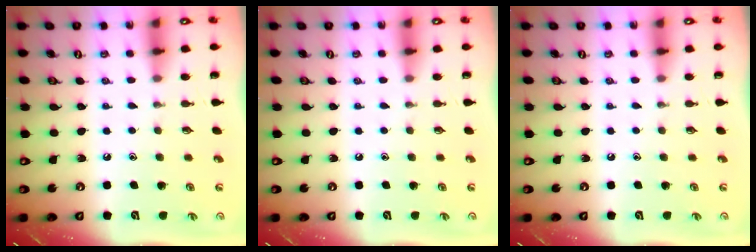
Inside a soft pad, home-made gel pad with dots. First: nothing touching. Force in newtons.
{"total": 0.0}
{"total": 0.0}